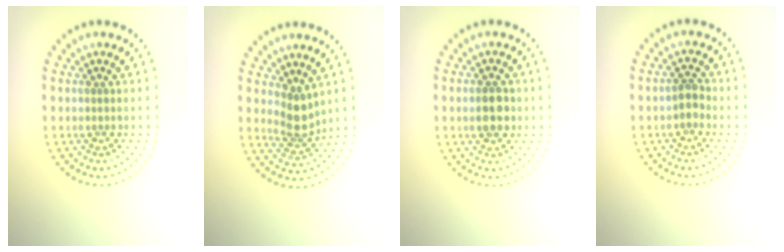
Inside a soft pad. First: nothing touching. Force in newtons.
{"total": 2.7, "press": 2.1, "slide": 1.8}
{"total": 3.3, "press": 3.3, "slide": 0.1}
{"total": 1.4, "press": 1.3, "slide": 0.4}